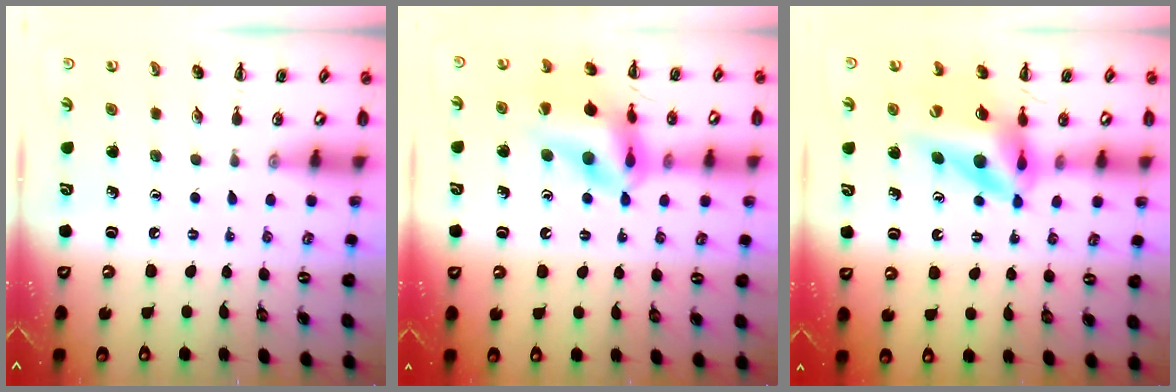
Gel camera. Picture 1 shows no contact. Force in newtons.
{"total": 15.0, "press": 14.8, "slide": 2.8}
{"total": 12.8, "press": 12.0, "slide": 4.2}